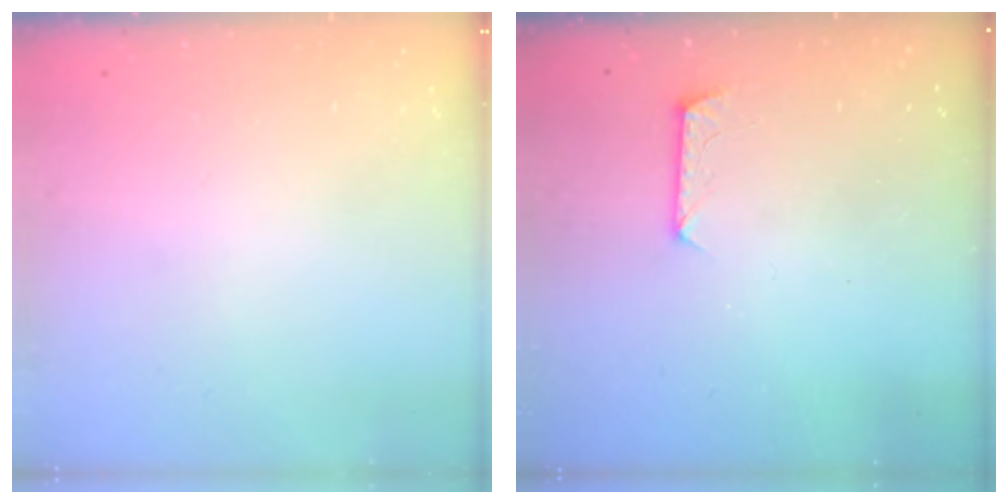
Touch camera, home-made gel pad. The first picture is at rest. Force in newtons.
{"total": 7.0, "press": 6.9, "slide": 0.6}